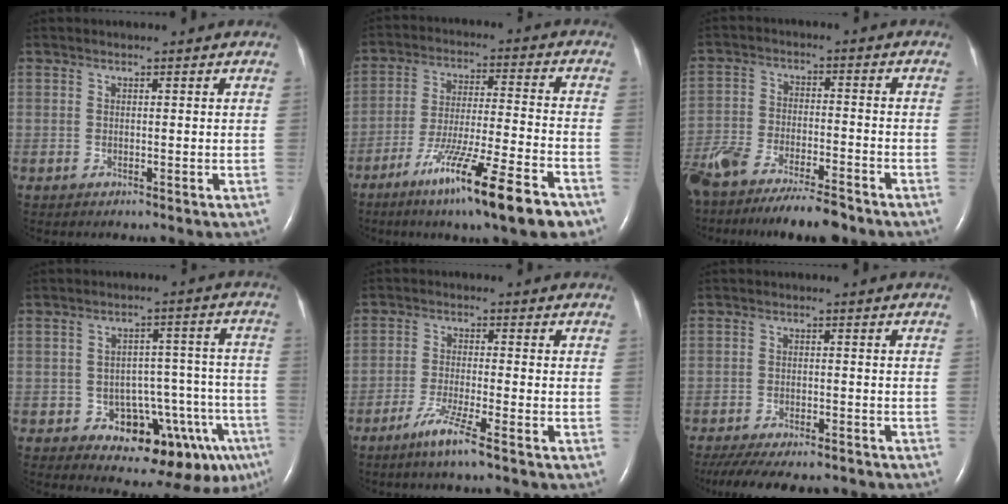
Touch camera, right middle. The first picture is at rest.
{"total": 17.0, "force": [-10.6, 0.5, 13.3], "torque": [-0.208, -0.041, -0.176]}
{"total": 18.2, "force": [-15.2, 3.6, 9.5], "torque": [-0.192, -0.027, -0.248]}
{"total": 12.6, "force": [-7.1, 6.0, 8.5], "torque": [-0.081, 0.047, -0.086]}
{"total": 5.2, "force": [-3.4, -0.6, 3.9], "torque": [-0.081, -0.013, -0.070]}
{"total": 15.0, "force": [-12.9, 3.9, 6.6], "torque": [-0.151, -0.016, -0.177]}